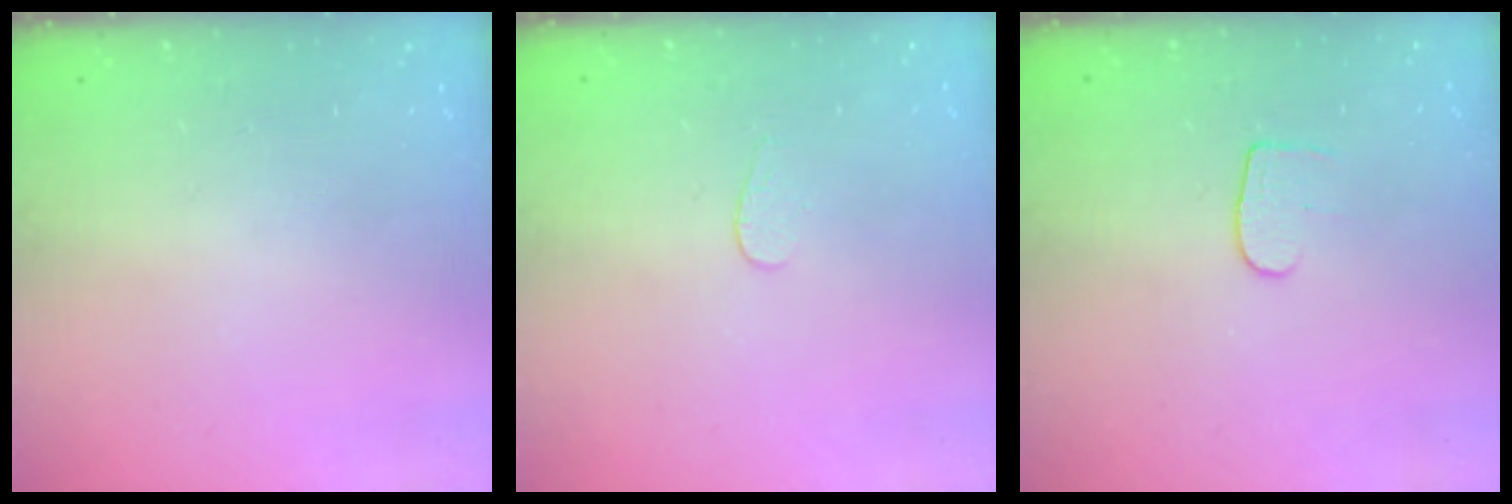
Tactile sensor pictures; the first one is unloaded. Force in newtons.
{"total": 3.0, "press": 3.0, "slide": 0.3}
{"total": 5.1, "press": 5.1, "slide": 0.4}